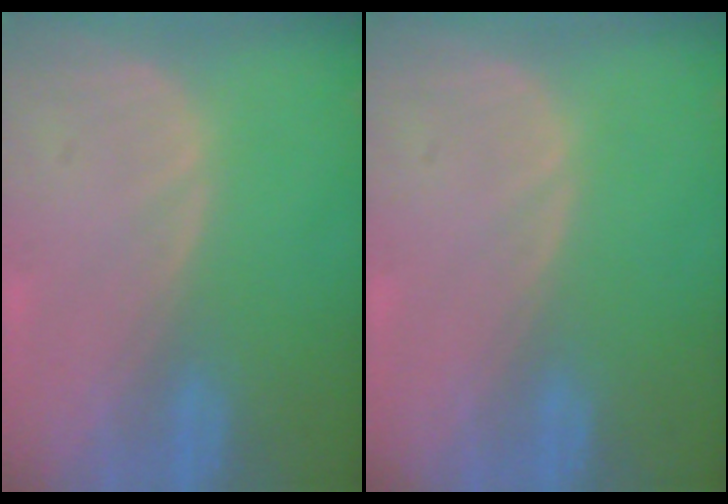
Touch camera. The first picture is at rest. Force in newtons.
{"total": 0.0}